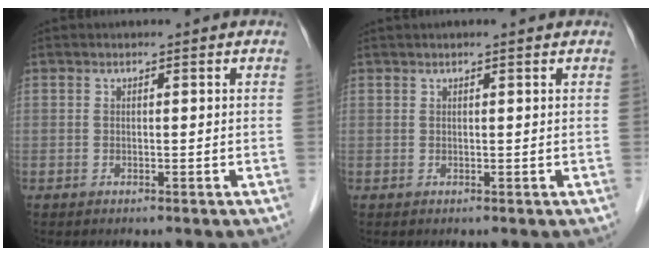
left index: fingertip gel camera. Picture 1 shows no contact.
{"total": 1.7, "force": [1.4, -0.1, 1.0], "torque": [-0.013, 0.018, 0.023]}